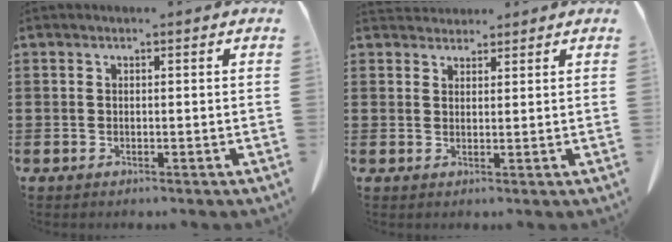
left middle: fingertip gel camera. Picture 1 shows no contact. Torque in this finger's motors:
{"motor_torque": [0.23, 0.20, 0.02, 0.01]}